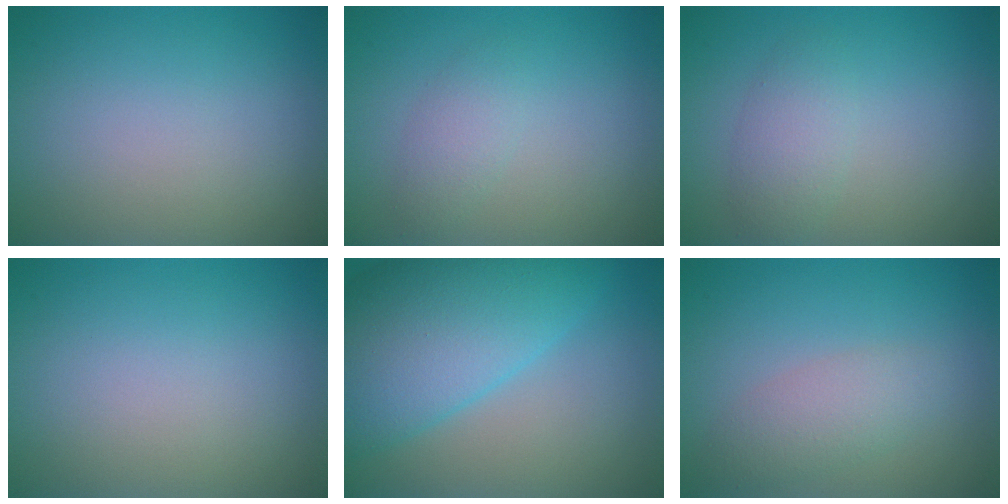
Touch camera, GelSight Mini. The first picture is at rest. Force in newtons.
{"total": 1.7, "press": 1.7, "slide": 0.0}
{"total": 2.4, "press": 2.4, "slide": 0.0}
{"total": 0.0}
{"total": 11.0, "press": 11.0, "slide": 0.4}
{"total": 2.6, "press": 2.6, "slide": 0.1}